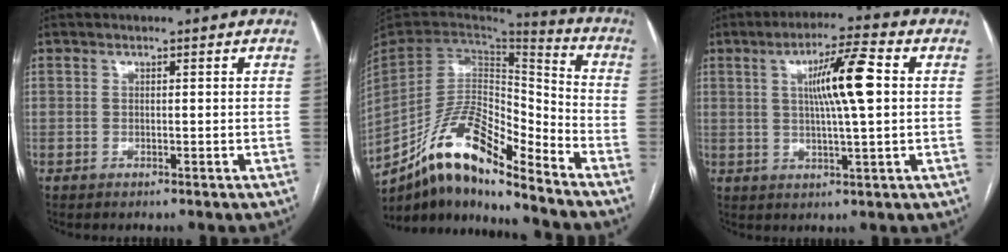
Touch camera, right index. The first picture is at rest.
{"total": 17.2, "force": [-12.4, 4.4, 11.1], "torque": [-0.211, 0.023, -0.223]}
{"total": 9.5, "force": [1.7, 0.3, 9.3], "torque": [-0.161, 0.008, 0.029]}